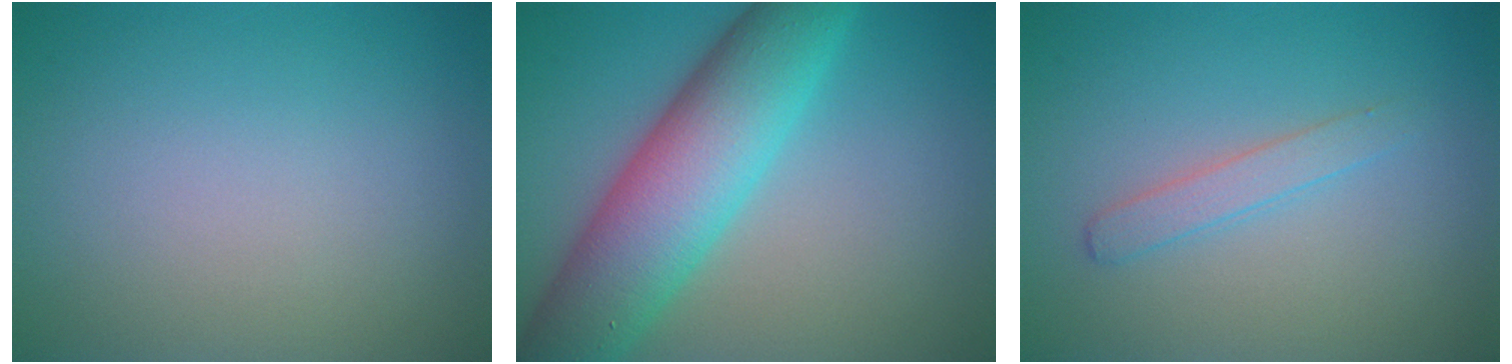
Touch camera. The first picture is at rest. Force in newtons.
{"total": 9.7, "press": 9.7, "slide": 0.2}
{"total": 1.6, "press": 1.6, "slide": 0.0}